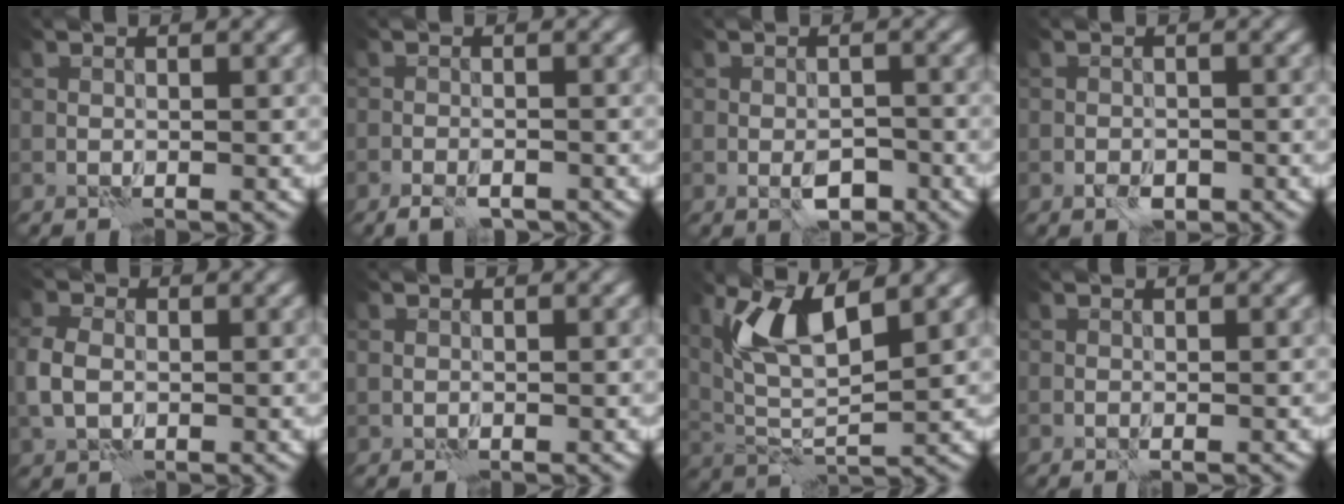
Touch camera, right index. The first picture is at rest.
{"total": 2.6, "force": [-1.9, 1.0, 1.5], "torque": [-0.029, 0.001, -0.033]}
{"total": 2.7, "force": [-1.3, 1.3, 2.0], "torque": [-0.031, 0.001, -0.021]}
{"total": 1.6, "force": [-0.9, 1.0, 0.9], "torque": [-0.016, -0.001, -0.018]}
{"total": 3.3, "force": [-0.4, 2.5, 2.2], "torque": [-0.060, 0.000, -0.014]}
{"total": 0.8, "force": [0.1, 0.7, 0.2], "torque": [-0.002, -0.004, 0.001]}
{"total": 6.0, "force": [3.0, 1.8, 4.8], "torque": [-0.108, -0.009, 0.060]}
{"total": 0.6, "force": [-0.4, 0.1, 0.5], "torque": [-0.009, -0.002, -0.006]}